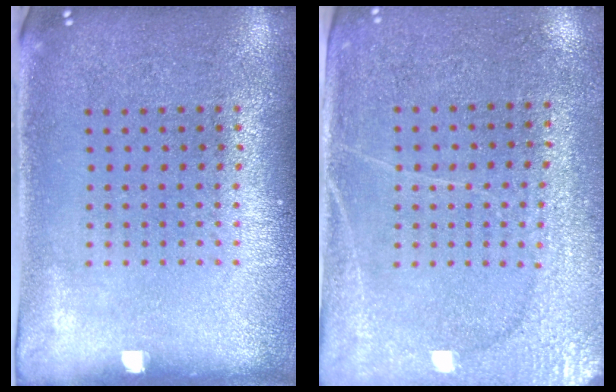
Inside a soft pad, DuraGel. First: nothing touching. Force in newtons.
{"total": 2.9, "press": 2.7, "slide": 1.1}